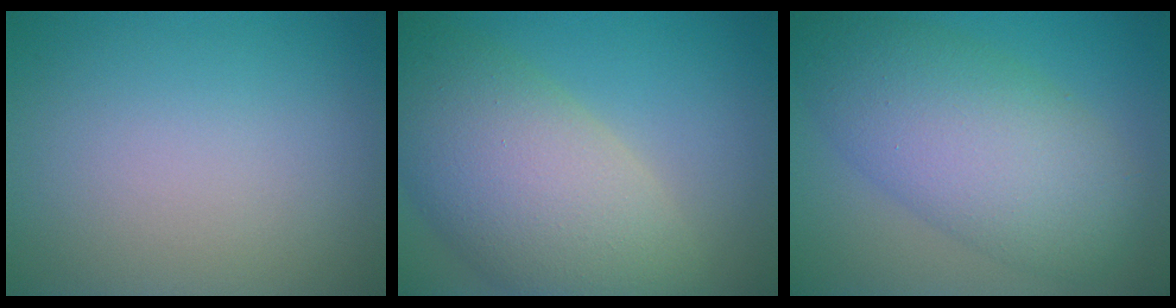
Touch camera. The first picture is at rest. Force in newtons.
{"total": 10.8, "press": 10.8, "slide": 0.6}
{"total": 8.8, "press": 8.8, "slide": 0.1}